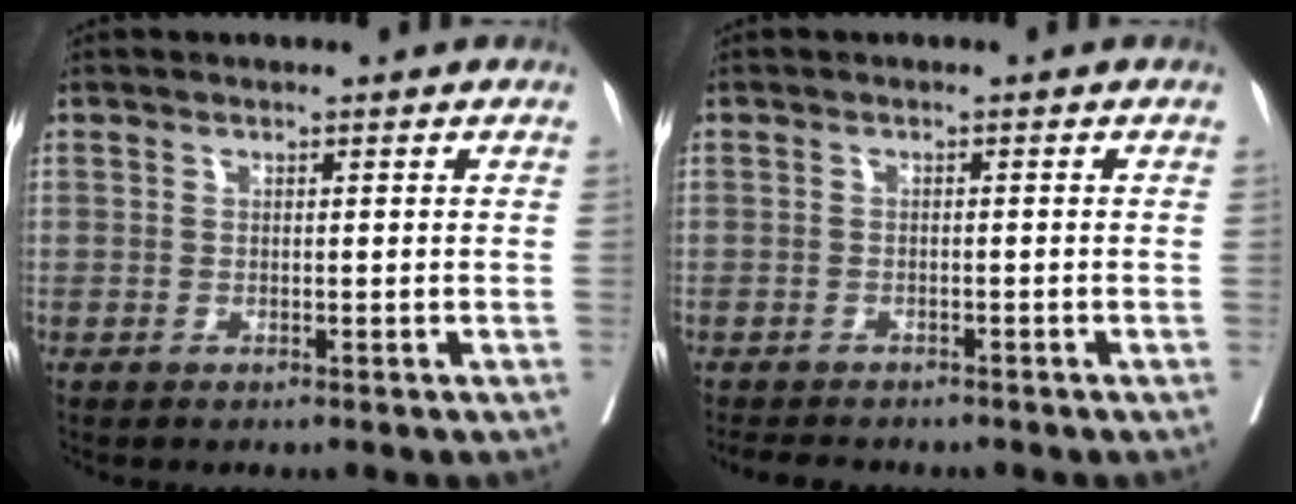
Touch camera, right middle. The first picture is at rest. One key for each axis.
{"total": 5.2, "fx": -4.6, "fy": 1.7, "fz": 1.7, "tx": -0.021, "ty": -0.006, "tz": -0.068}